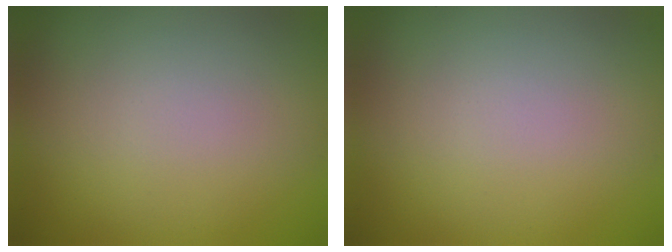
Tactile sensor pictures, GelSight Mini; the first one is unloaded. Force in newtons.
{"total": 0.0}